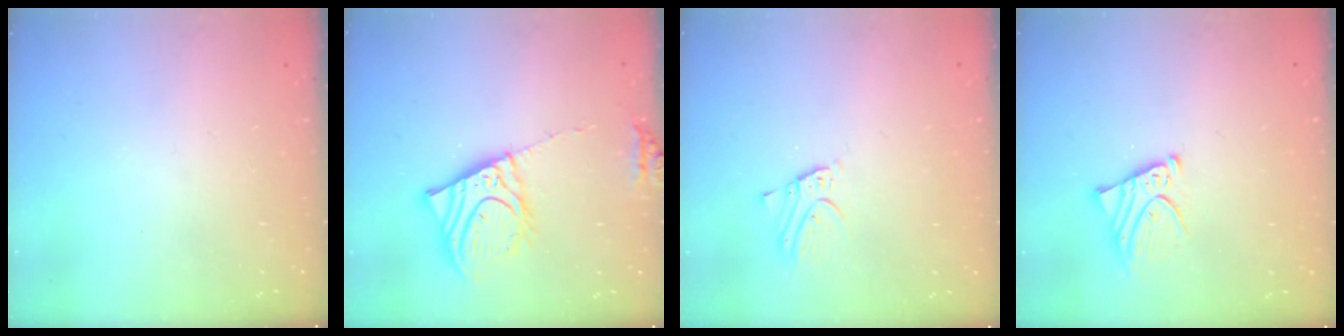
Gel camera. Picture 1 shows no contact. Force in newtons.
{"total": 13.6, "press": 13.3, "slide": 2.7}
{"total": 2.7, "press": 2.7, "slide": 0.1}
{"total": 5.6, "press": 5.6, "slide": 0.6}